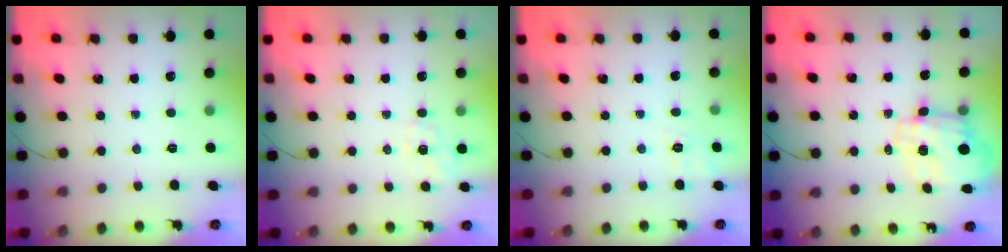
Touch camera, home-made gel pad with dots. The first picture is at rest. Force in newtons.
{"total": 5.2, "press": 4.9, "slide": 1.6}
{"total": 2.5, "press": 1.6, "slide": 1.9}
{"total": 3.6, "press": 3.3, "slide": 1.4}